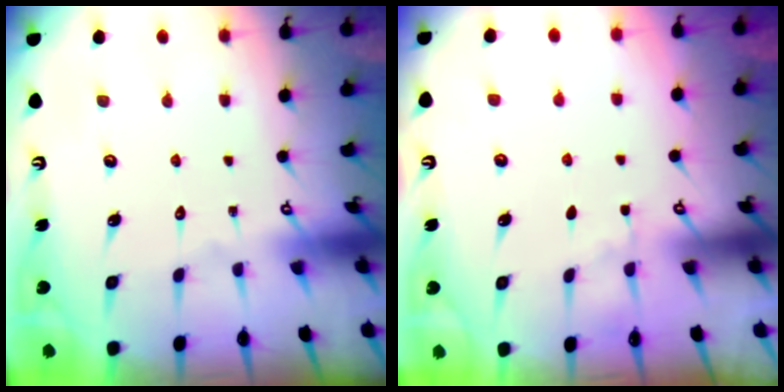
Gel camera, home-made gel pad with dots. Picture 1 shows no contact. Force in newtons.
{"total": 2.1, "press": 2.1, "slide": 0.4}